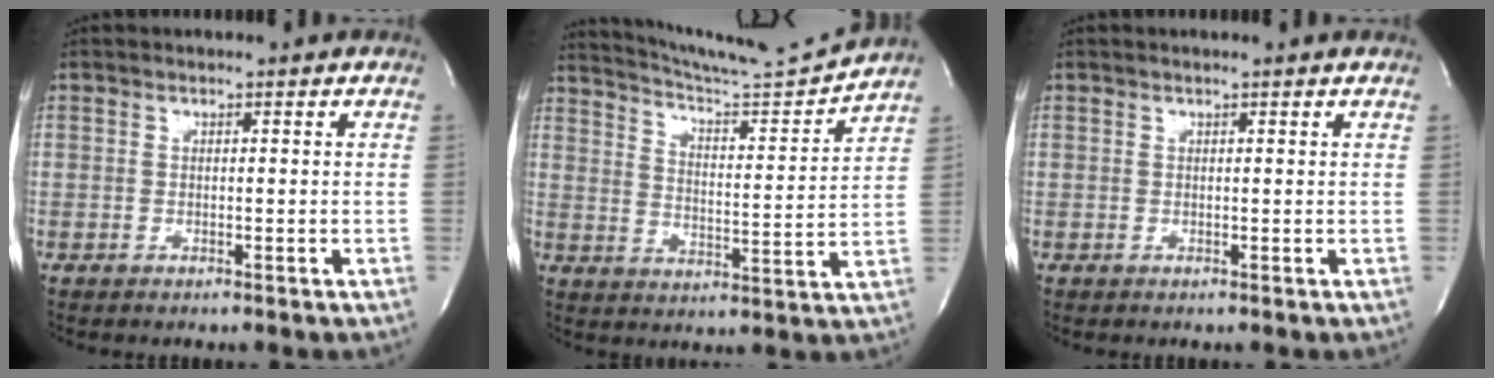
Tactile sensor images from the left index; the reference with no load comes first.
{"total": 13.3, "force": [12.9, -2.1, 2.5], "torque": [-0.048, -0.041, 0.202]}
{"total": 1.2, "force": [1.0, -0.2, 0.5], "torque": [-0.016, 0.005, 0.019]}